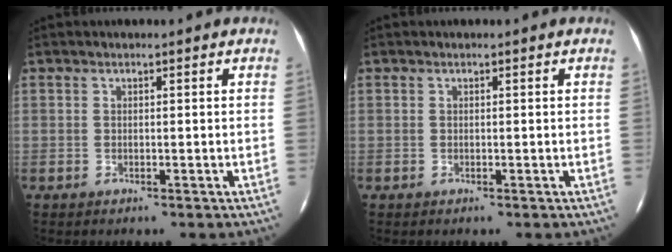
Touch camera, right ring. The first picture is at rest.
{"total": 0.0}